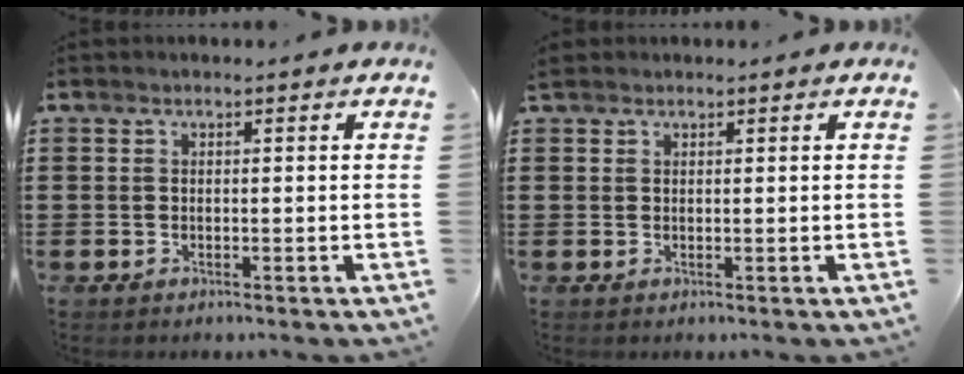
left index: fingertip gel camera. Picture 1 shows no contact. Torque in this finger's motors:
{"motor_torque": [0.40, -0.38, 0.03, 0.04]}